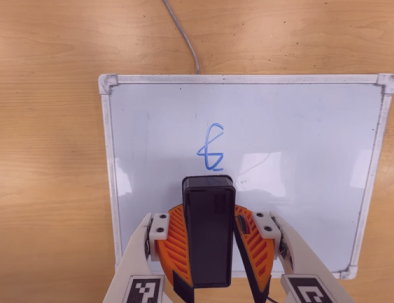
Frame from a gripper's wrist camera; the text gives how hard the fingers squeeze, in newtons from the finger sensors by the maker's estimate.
{"total": 7.6, "left": 7.9, "right": 7.4}